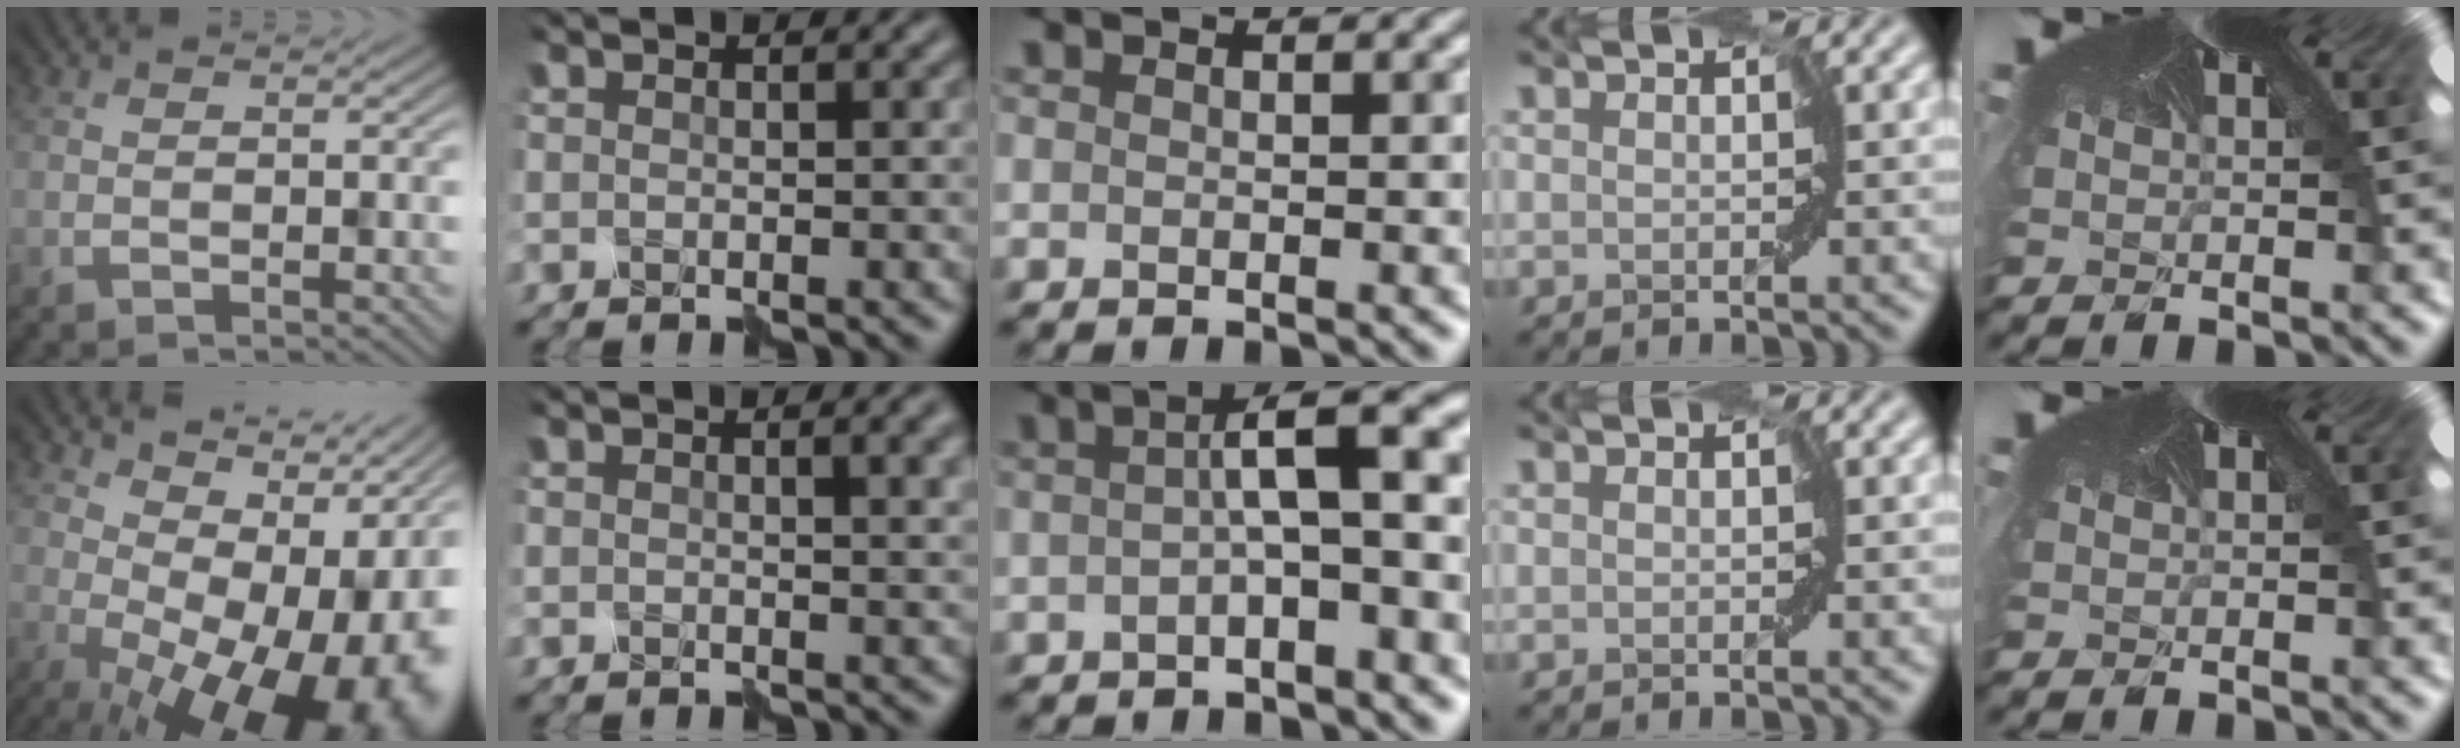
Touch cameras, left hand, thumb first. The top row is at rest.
{"thumb": {"total": 17.5, "force": [0.6, 9.4, 14.8], "torque": [-0.125, 0.013, 0.035]}, "index": {"total": 3.3, "force": [1.3, 1.1, 2.8], "torque": [-0.027, 0.009, 0.010]}, "middle": {"total": 5.5, "force": [-0.5, 1.0, 5.3], "torque": [-0.071, 0.026, -0.018]}}